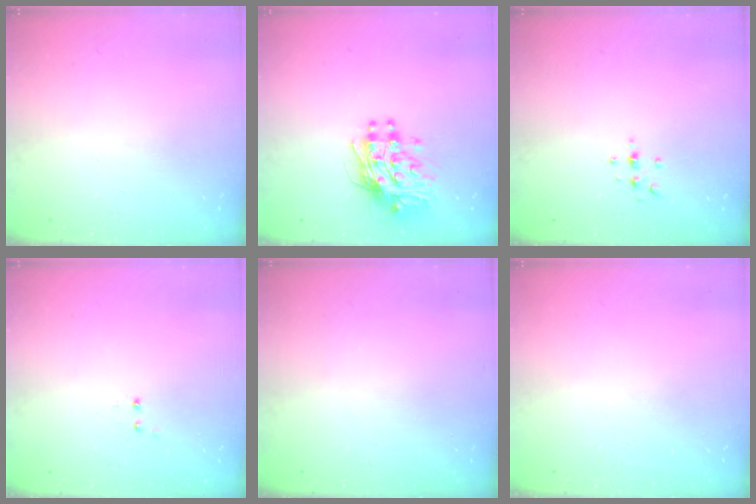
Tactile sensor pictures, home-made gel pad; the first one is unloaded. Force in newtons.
{"total": 10.1, "press": 10.1, "slide": 0.8}
{"total": 3.0, "press": 3.0, "slide": 0.3}
{"total": 1.2, "press": 1.1, "slide": 0.5}
{"total": 0.0}
{"total": 0.0}